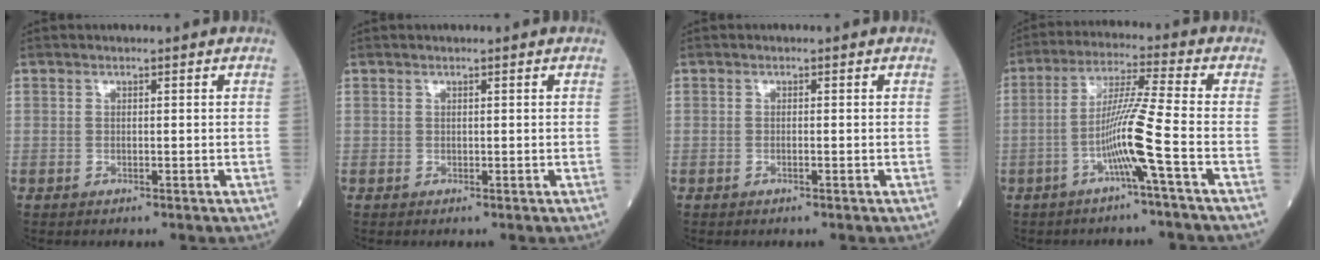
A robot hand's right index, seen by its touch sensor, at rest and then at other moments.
{"total": 0.0}
{"total": 0.6, "force": [-0.2, 0.0, 0.5], "torque": [-0.012, -0.001, -0.003]}
{"total": 8.6, "force": [-3.1, -1.8, 7.8], "torque": [-0.152, 0.006, -0.061]}